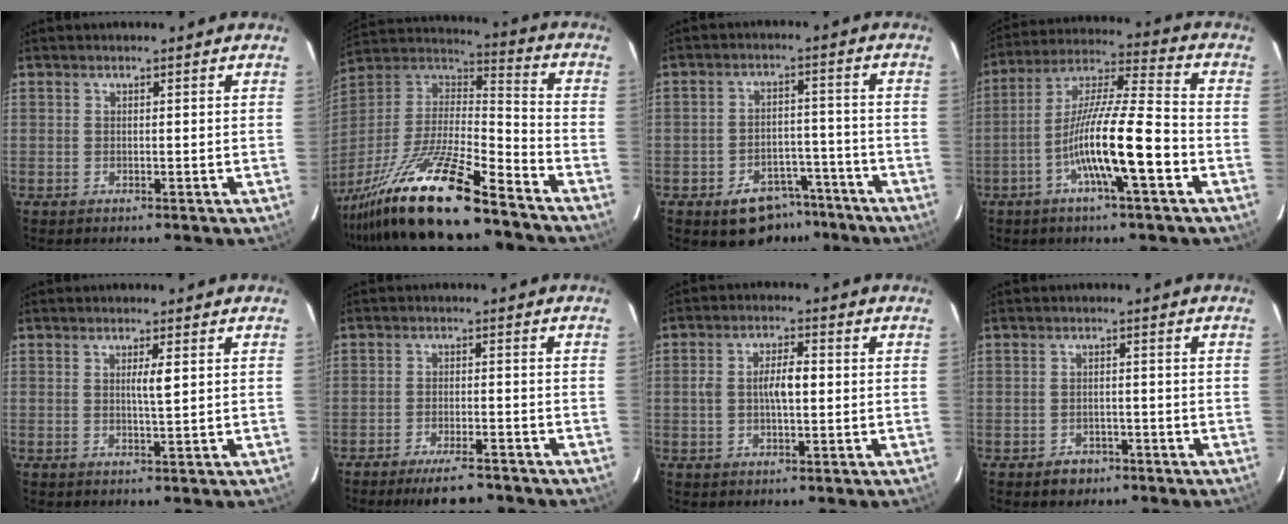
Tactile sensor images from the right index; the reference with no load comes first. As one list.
[{"total": 21.7, "force": [-16.2, 2.6, 14.2], "torque": [-0.295, -0.025, -0.302]}, {"total": 8.2, "force": [-5.5, 5.1, 3.4], "torque": [-0.042, 0.017, -0.076]}, {"total": 14.2, "force": [-4.9, 0.8, 13.3], "torque": [-0.245, 0.007, -0.089]}, {"total": 2.2, "force": [0.5, -0.1, 2.1], "torque": [-0.041, -0.002, 0.008]}, {"total": 6.5, "force": [-5.5, 1.3, 3.2], "torque": [-0.052, -0.010, -0.089]}, {"total": 5.4, "force": [0.1, 2.0, 5.0], "torque": [-0.100, 0.013, 0.002]}, {"total": 2.9, "force": [-1.8, 2.1, 0.7], "torque": [-0.009, 0.007, -0.021]}]